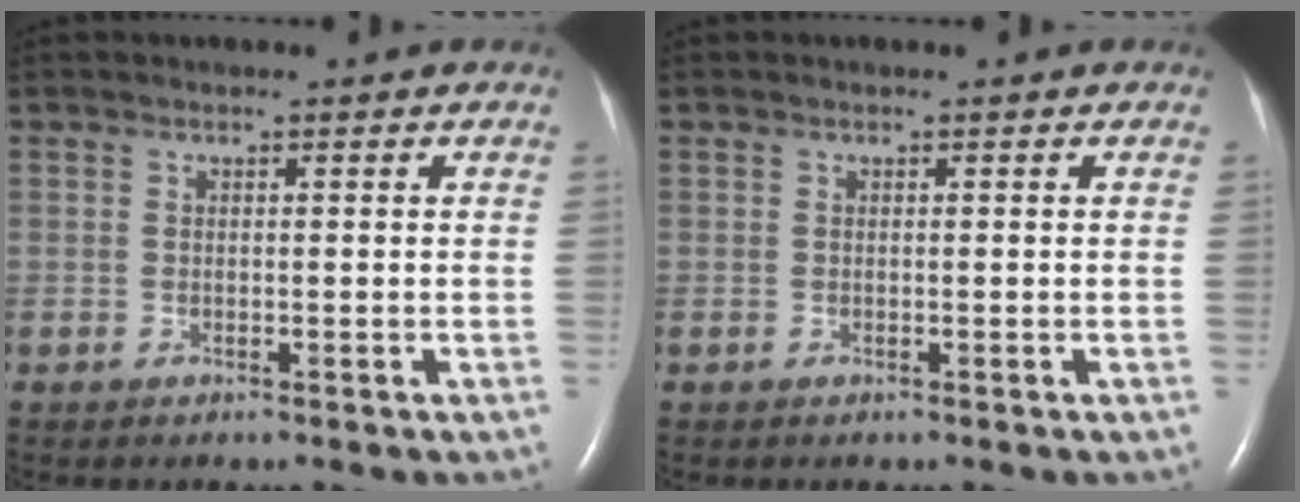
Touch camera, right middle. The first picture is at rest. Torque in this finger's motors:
{"motor_torque": [0.00, 0.00, 0.00, 0.01]}